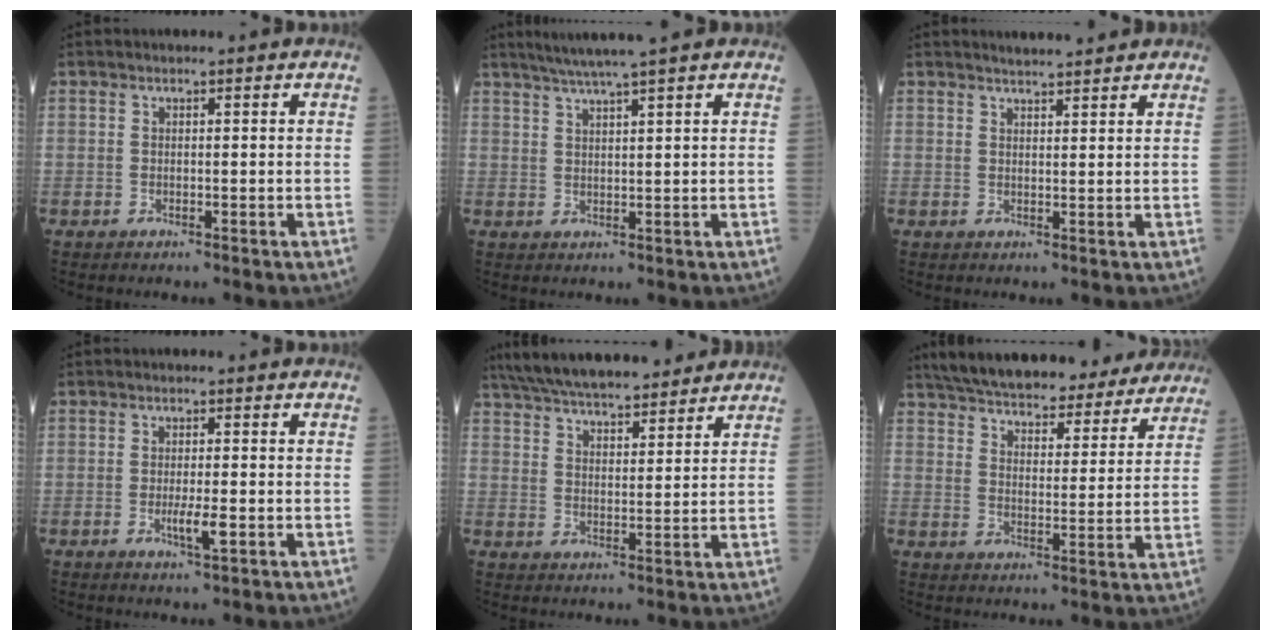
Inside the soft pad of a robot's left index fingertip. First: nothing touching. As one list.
[{"total": 6.0, "force": [4.8, -1.1, 3.4], "torque": [-0.058, 0.017, 0.082]}, {"total": 4.1, "force": [3.8, 0.3, 1.5], "torque": [-0.024, 0.016, 0.053]}, {"total": 2.9, "force": [-1.0, 0.3, 2.8], "torque": [-0.055, -0.006, -0.014]}, {"total": 16.6, "force": [14.5, 3.3, 7.3], "torque": [-0.127, 0.033, 0.225]}, {"total": 26.9, "force": [24.2, 6.7, 9.8], "torque": [-0.155, -0.003, 0.312]}]